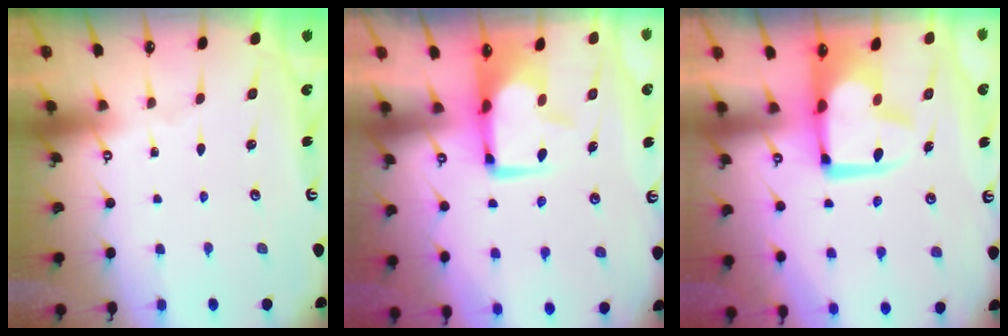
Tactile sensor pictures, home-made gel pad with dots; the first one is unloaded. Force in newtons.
{"total": 2.0, "press": 1.8, "slide": 0.9}
{"total": 12.4, "press": 12.2, "slide": 1.7}